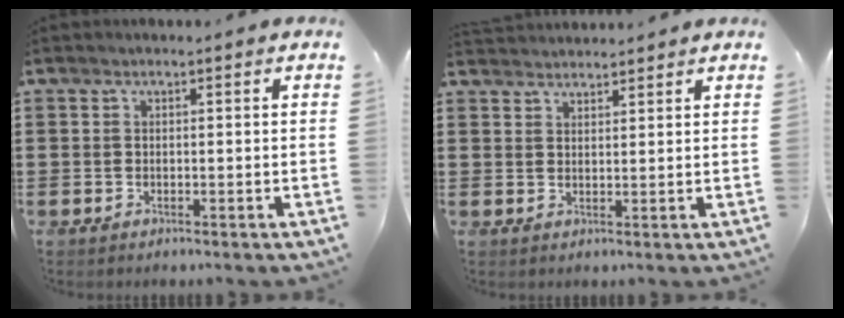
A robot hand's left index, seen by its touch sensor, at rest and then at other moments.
{"total": 2.2, "force": [2.2, 0.1, -0.2], "torque": [-0.002, -0.004, 0.044]}